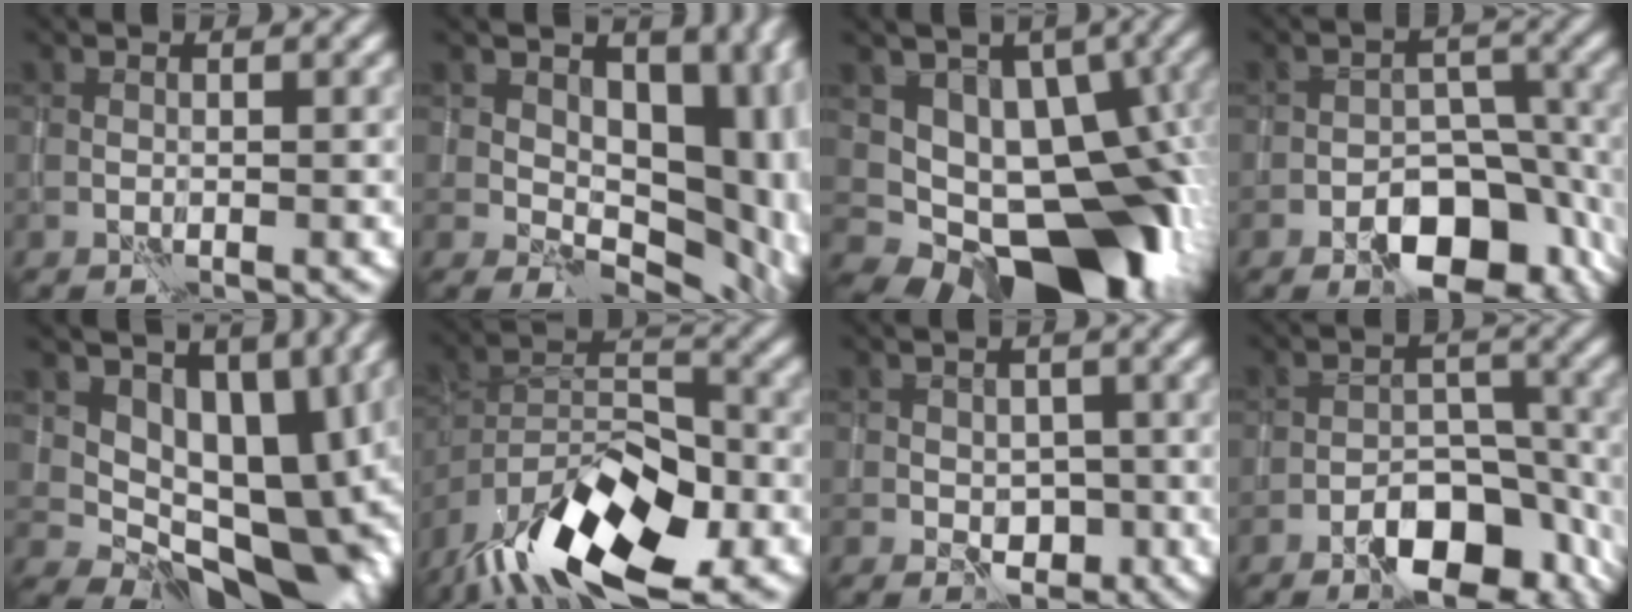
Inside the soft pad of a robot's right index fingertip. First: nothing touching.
{"total": 14.4, "force": [2.6, 9.4, 10.6], "torque": [-0.100, 0.005, 0.053]}
{"total": 12.5, "force": [-1.4, 8.2, 9.3], "torque": [-0.085, 0.000, -0.021]}
{"total": 10.1, "force": [-5.5, 5.5, 6.4], "torque": [-0.071, 0.000, -0.088]}
{"total": 11.3, "force": [1.8, 7.1, 8.7], "torque": [-0.111, -0.017, 0.035]}
{"total": 13.2, "force": [-8.9, 5.0, 8.4], "torque": [-0.158, 0.005, -0.167]}
{"total": 2.6, "force": [-0.6, 2.0, 1.6], "torque": [-0.009, -0.005, -0.012]}
{"total": 8.4, "force": [-5.3, 4.3, 5.0], "torque": [-0.050, 0.003, -0.087]}